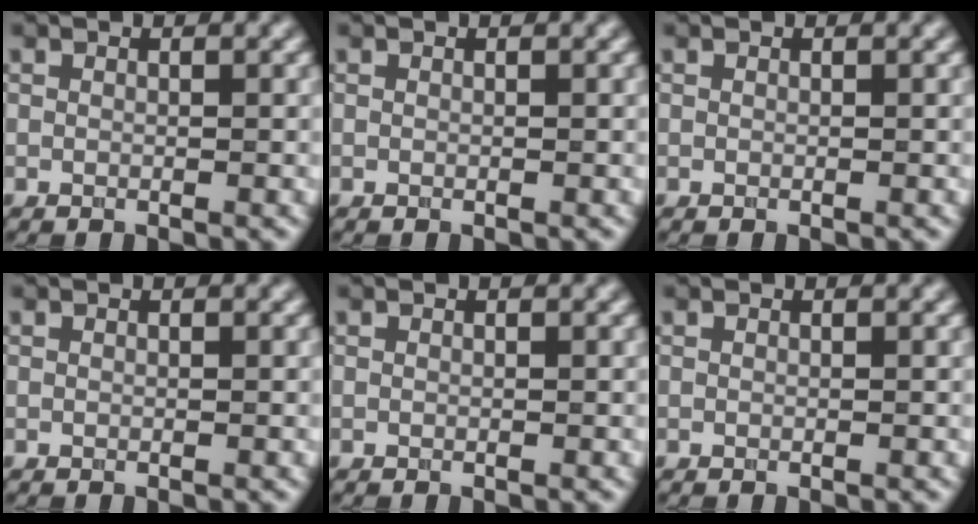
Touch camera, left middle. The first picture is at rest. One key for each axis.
{"total": 0.0}
{"total": 0.0}
{"total": 0.0}
{"total": 0.0}
{"total": 0.0}